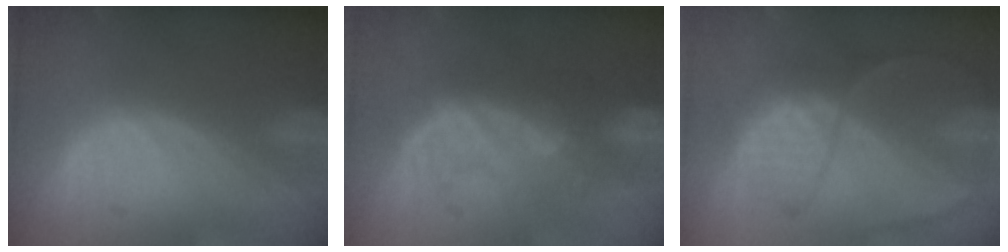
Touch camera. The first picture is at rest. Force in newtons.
{"total": 7.8, "press": 7.7, "slide": 1.2}
{"total": 8.1, "press": 7.3, "slide": 3.5}